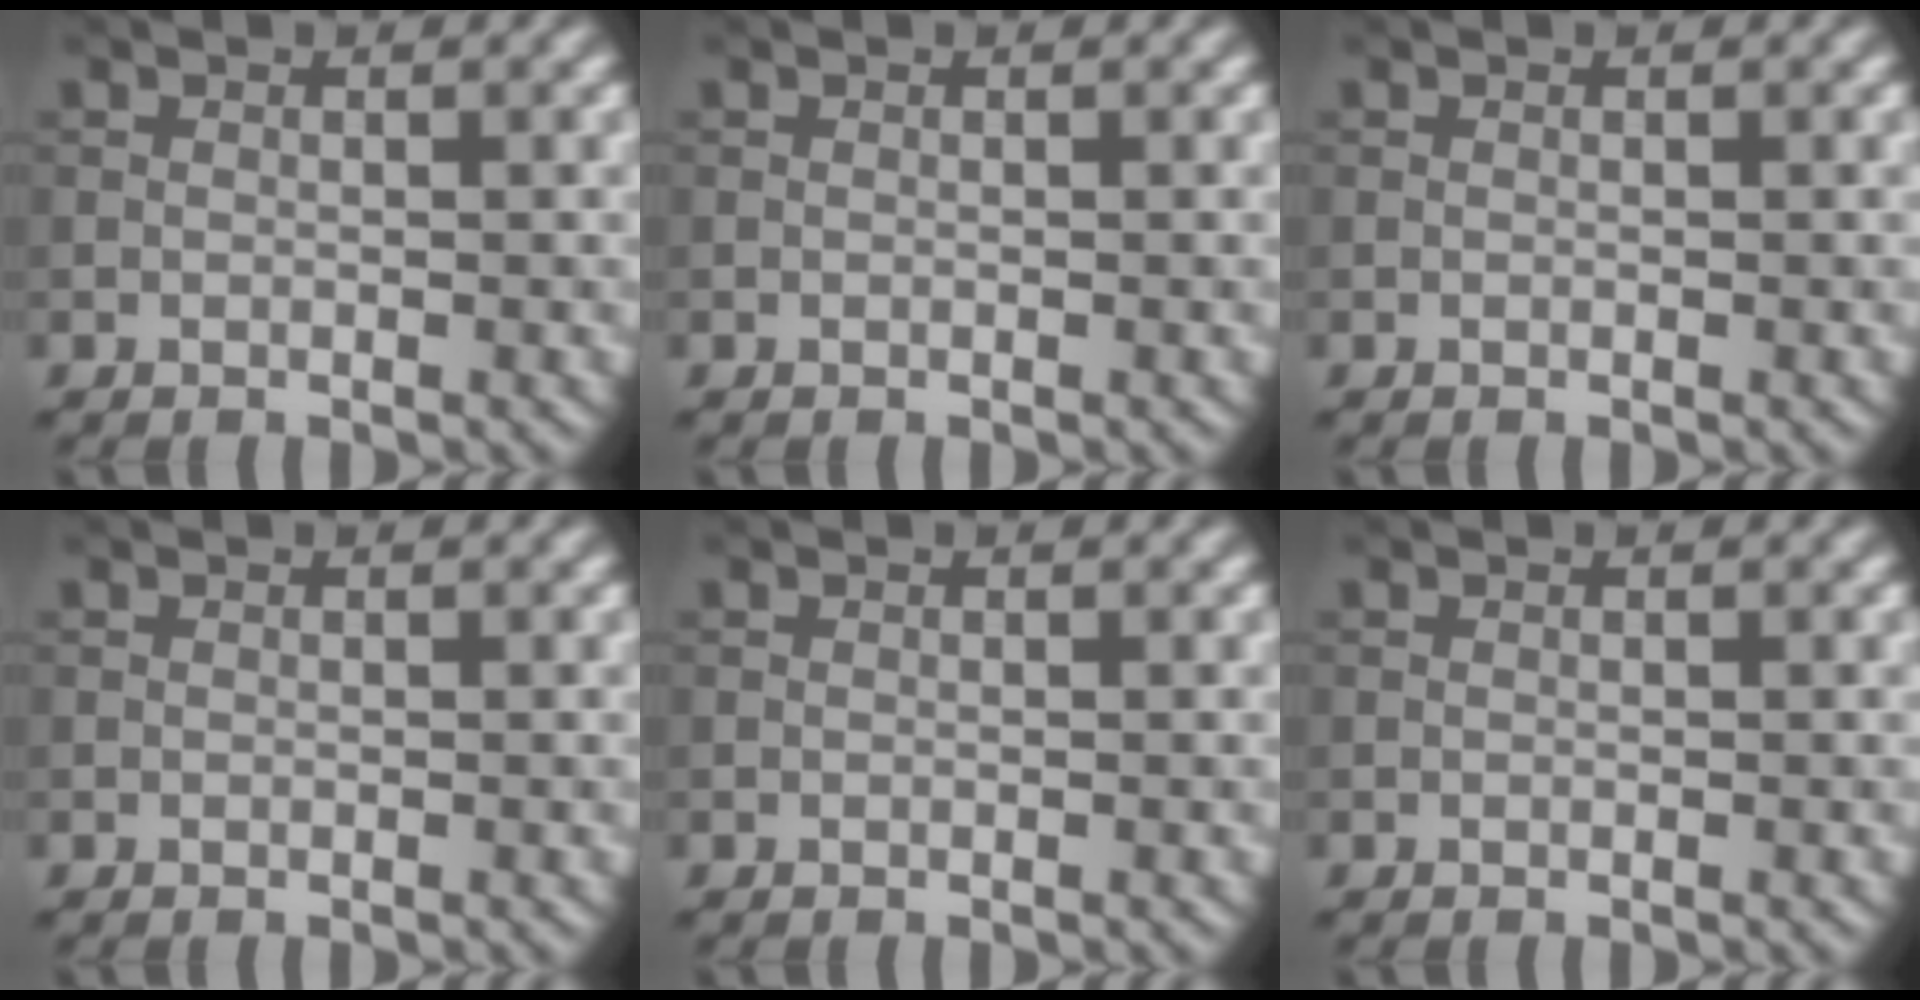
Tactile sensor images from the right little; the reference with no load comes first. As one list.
[{"total": 0.0}, {"total": 0.0}, {"total": 0.0}, {"total": 0.0}, {"total": 0.0}]